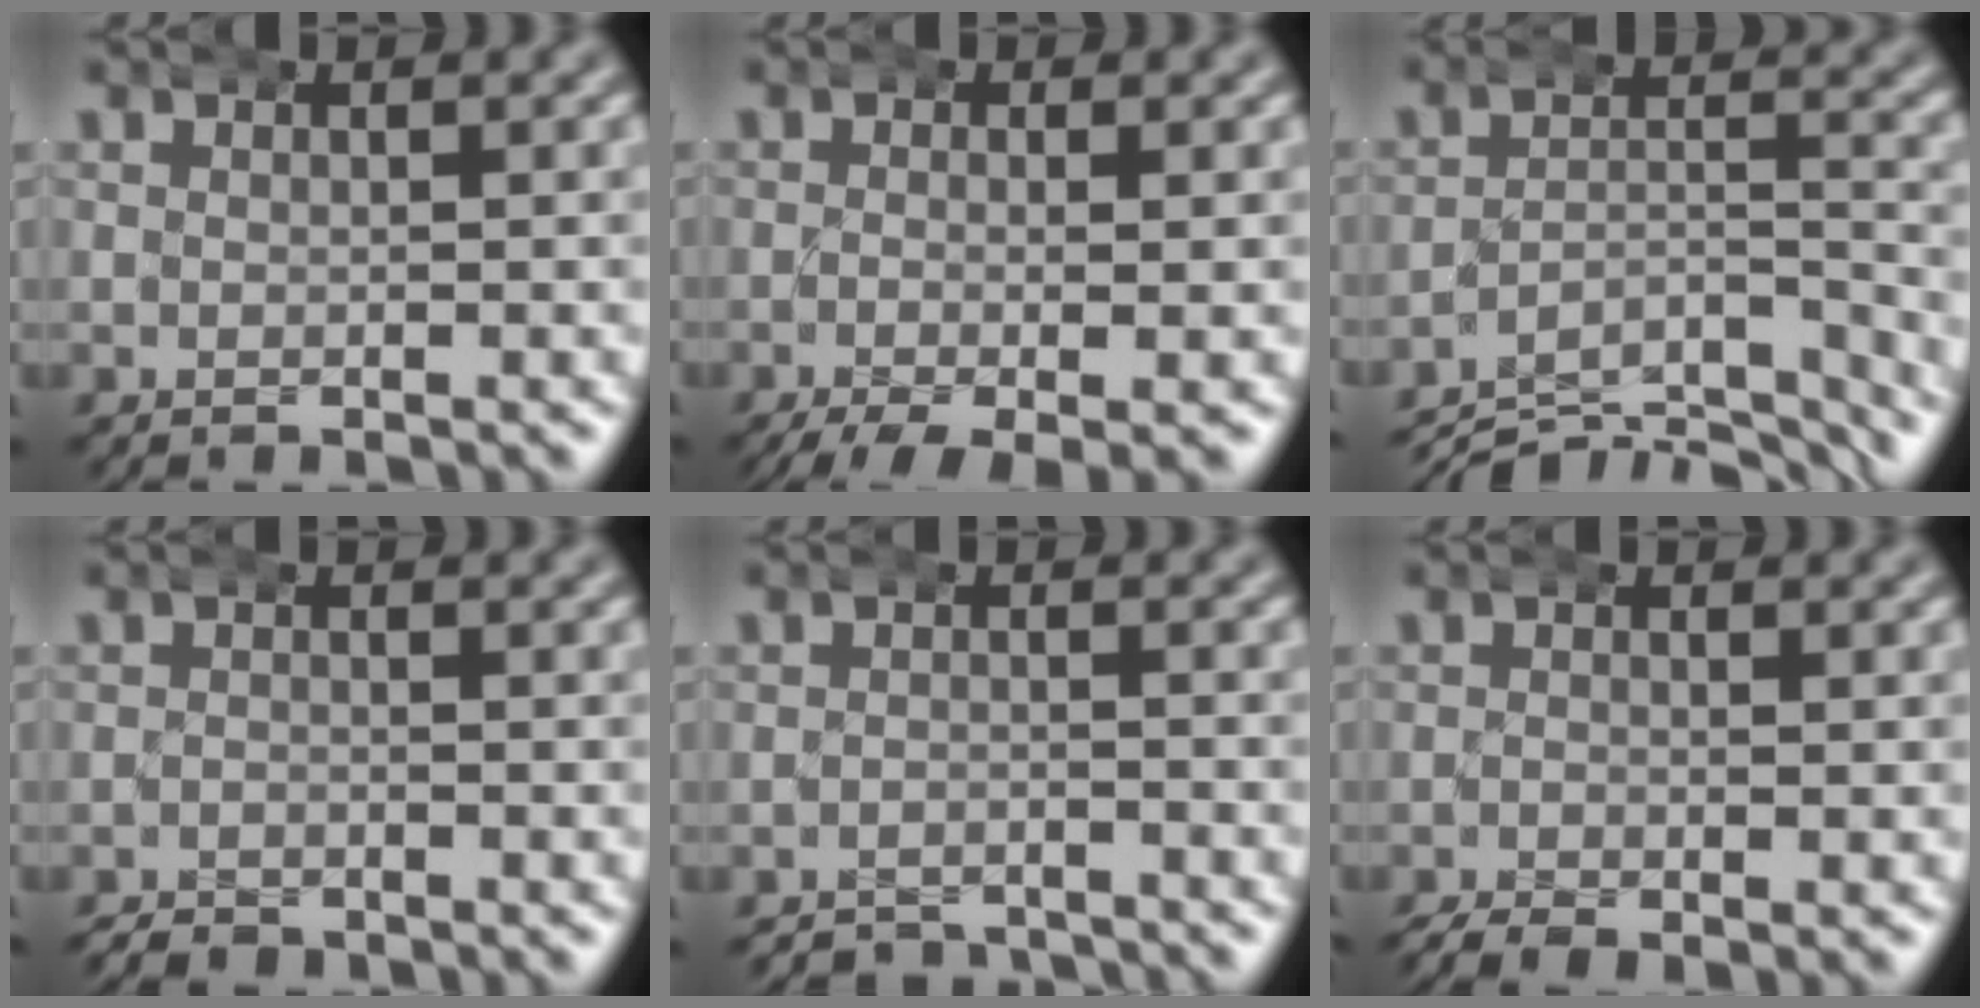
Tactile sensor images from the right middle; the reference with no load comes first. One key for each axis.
{"total": 5.7, "fx": -4.1, "fy": 1.6, "fz": 3.6, "tx": -0.065, "ty": -0.024, "tz": -0.052}
{"total": 9.4, "fx": -8.2, "fy": 3.6, "fz": 3.0, "tx": -0.028, "ty": -0.021, "tz": -0.130}
{"total": 2.0, "fx": -1.8, "fy": 0.7, "fz": 0.1, "tx": -0.011, "ty": -0.007, "tz": -0.033}
{"total": 4.7, "fx": -4.7, "fy": 0.8, "fz": 0.1, "tx": 0.001, "ty": -0.013, "tz": -0.077}
{"total": 2.9, "fx": -2.3, "fy": 1.1, "fz": 1.4, "tx": -0.032, "ty": -0.013, "tz": -0.035}